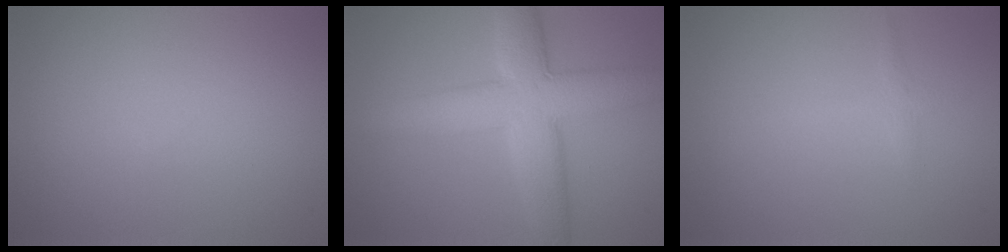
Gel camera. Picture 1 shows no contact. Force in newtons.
{"total": 8.1, "press": 8.1, "slide": 0.4}
{"total": 1.0, "press": 1.0, "slide": 0.1}